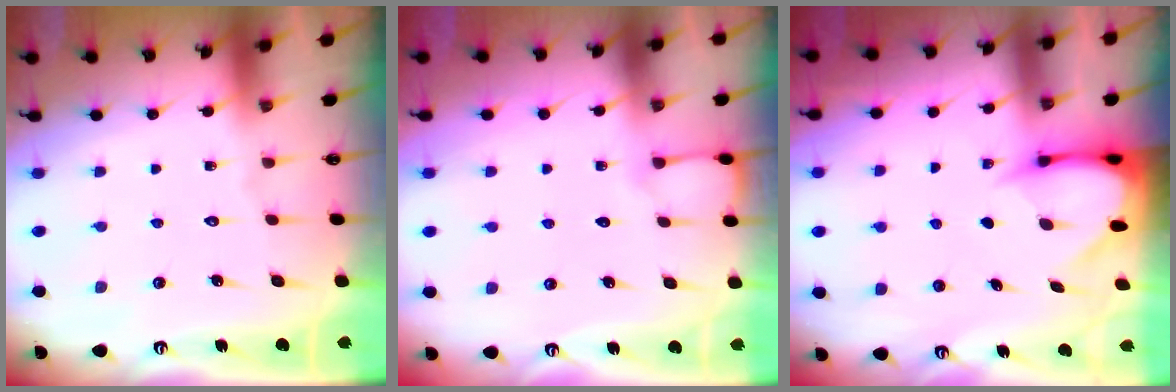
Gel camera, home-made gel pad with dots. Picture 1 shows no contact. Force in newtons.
{"total": 3.1, "press": 3.1, "slide": 0.4}
{"total": 3.5, "press": 3.5, "slide": 0.2}